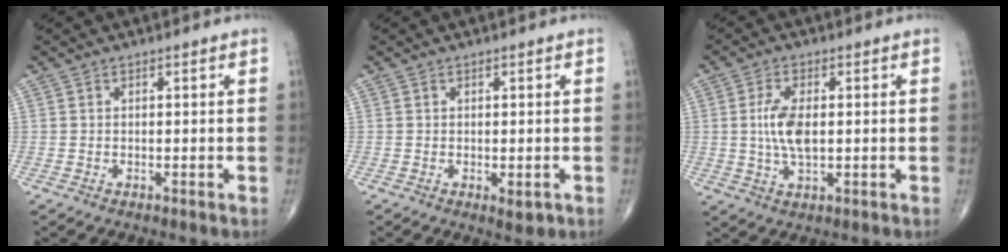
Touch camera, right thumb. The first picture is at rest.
{"total": 2.1, "force": [-0.5, 1.0, 1.7], "torque": [-0.017, -0.004, -0.003]}
{"total": 6.8, "force": [0.4, 3.1, 6.0], "torque": [-0.124, -0.004, 0.007]}